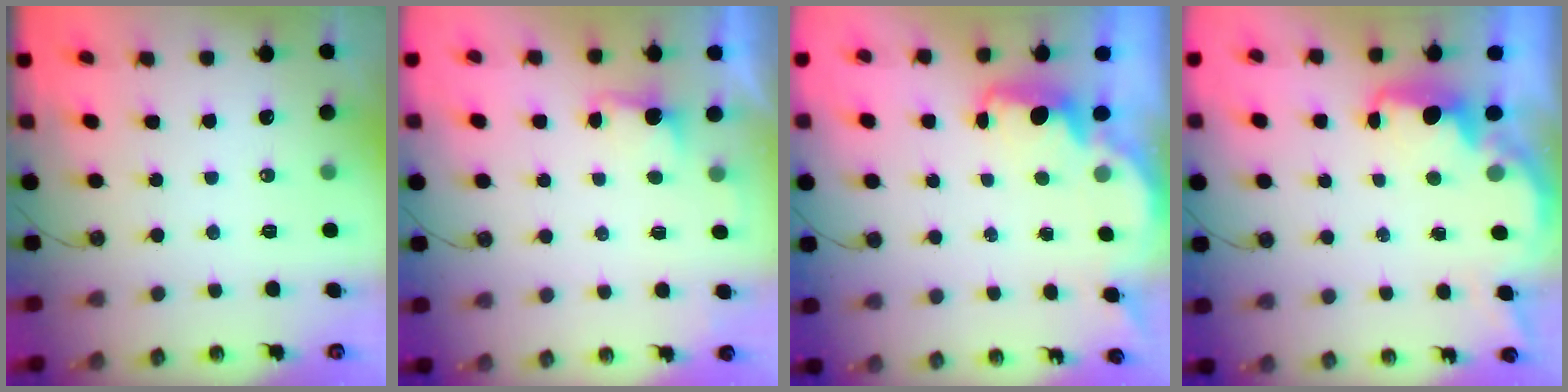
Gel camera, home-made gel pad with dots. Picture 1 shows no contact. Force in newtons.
{"total": 1.4, "press": 1.1, "slide": 0.9}
{"total": 1.7, "press": 1.5, "slide": 0.7}
{"total": 2.2, "press": 2.1, "slide": 0.8}